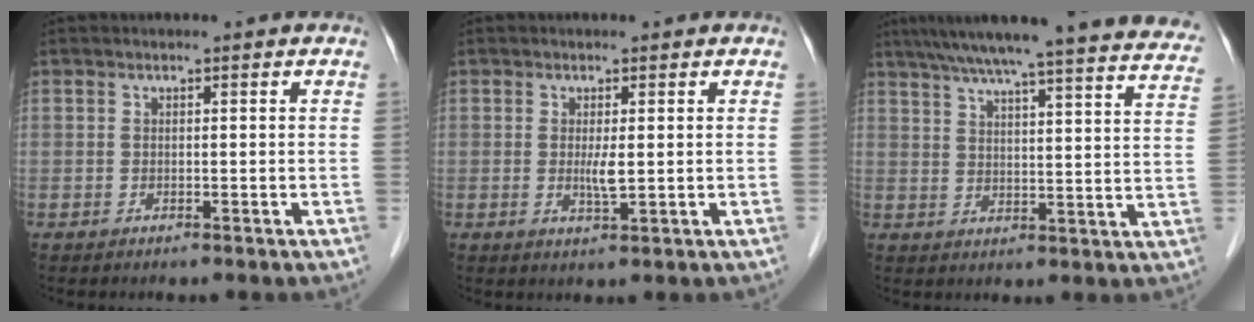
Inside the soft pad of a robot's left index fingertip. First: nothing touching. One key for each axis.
{"total": 2.3, "fx": 0.2, "fy": 0.2, "fz": 2.3, "tx": -0.046, "ty": -0.006, "tz": 0.005}
{"total": 29.2, "fx": 26.2, "fy": 1.6, "fz": 12.9, "tx": -0.197, "ty": -0.040, "tz": 0.318}